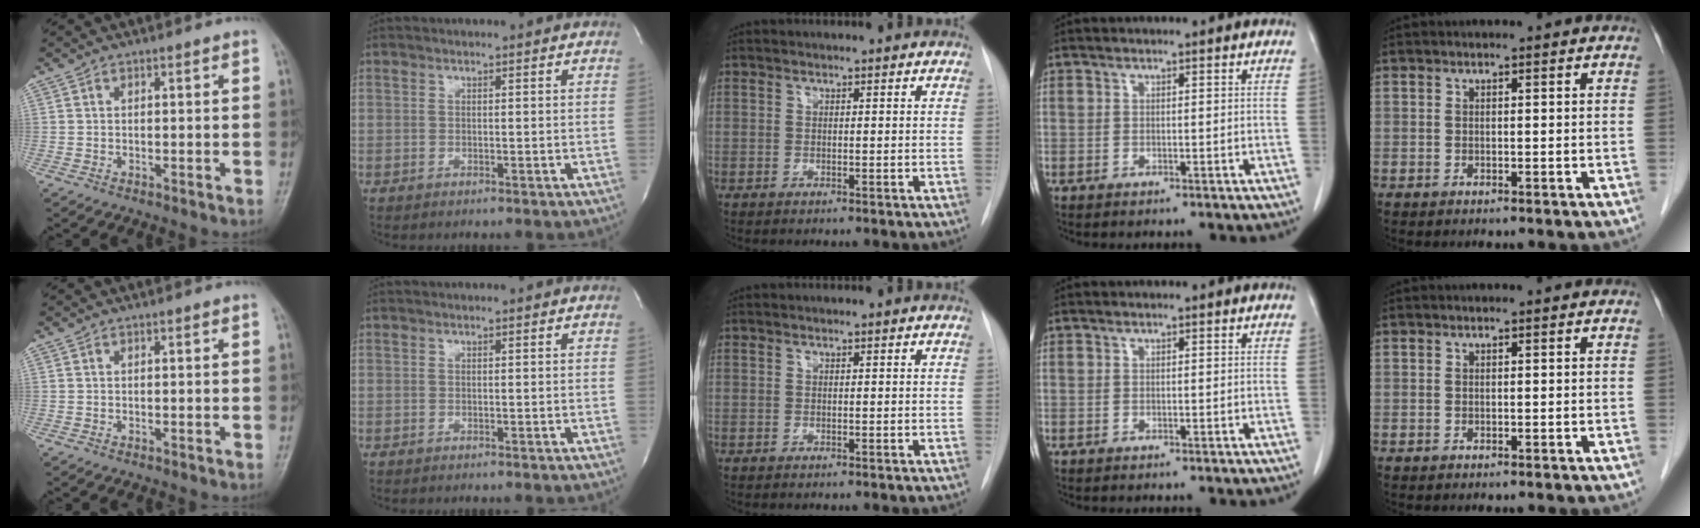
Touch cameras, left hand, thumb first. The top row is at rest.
{}